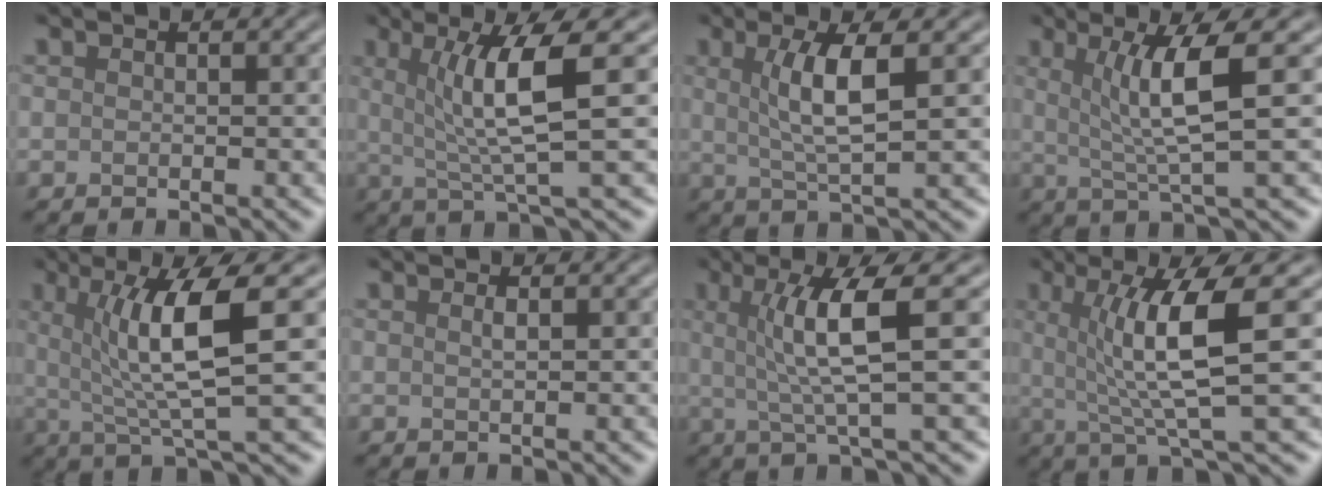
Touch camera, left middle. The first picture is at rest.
{"total": 6.3, "force": [1.3, 1.0, 6.1], "torque": [-0.108, 0.001, 0.025]}
{"total": 4.6, "force": [1.1, 0.9, 4.4], "torque": [-0.084, 0.001, 0.023]}
{"total": 5.5, "force": [1.3, 0.8, 5.3], "torque": [-0.095, 0.001, 0.028]}
{"total": 7.4, "force": [1.4, 1.4, 7.1], "torque": [-0.115, -0.001, 0.025]}
{"total": 0.6, "force": [0.3, 0.2, 0.5], "torque": [-0.007, 0.003, 0.003]}
{"total": 5.8, "force": [1.0, 0.9, 5.7], "torque": [-0.103, 0.003, 0.020]}
{"total": 7.5, "force": [1.2, 1.3, 7.3], "torque": [-0.116, 0.000, 0.022]}